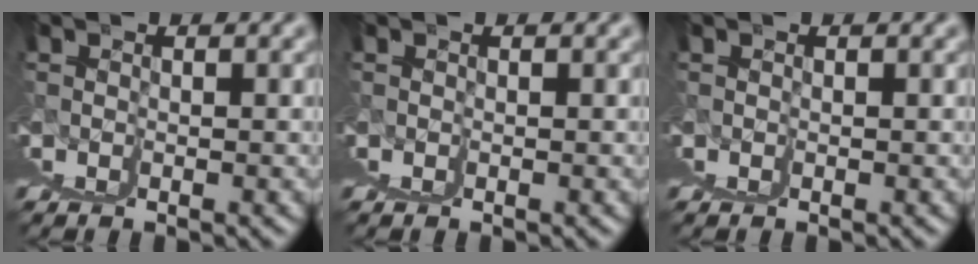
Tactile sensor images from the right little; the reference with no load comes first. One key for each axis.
{"total": 0.0}
{"total": 0.0}